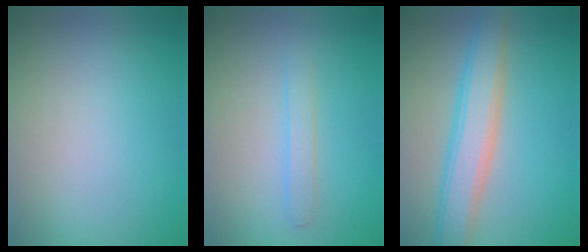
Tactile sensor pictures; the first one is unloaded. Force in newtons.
{"total": 1.3, "press": 1.3, "slide": 0.1}
{"total": 5.1, "press": 5.1, "slide": 0.3}